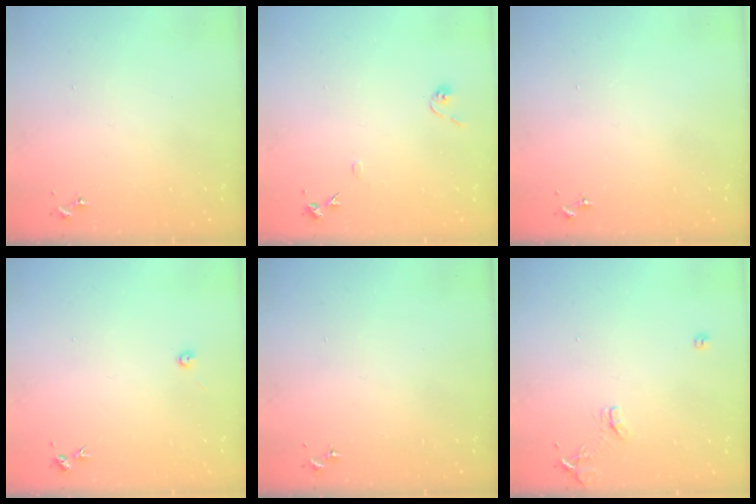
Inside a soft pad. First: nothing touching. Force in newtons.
{"total": 7.9, "press": 7.9, "slide": 0.8}
{"total": 0.0}
{"total": 4.1, "press": 4.1, "slide": 0.4}
{"total": 0.0}
{"total": 8.6, "press": 8.6, "slide": 0.8}